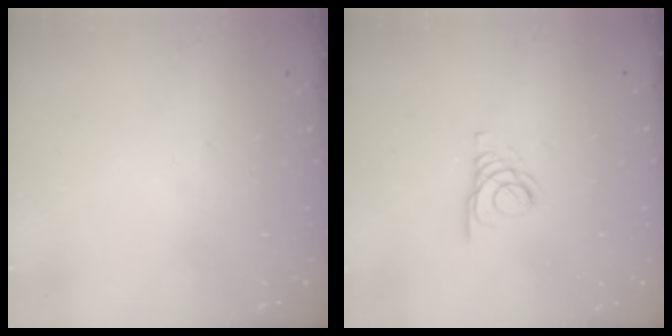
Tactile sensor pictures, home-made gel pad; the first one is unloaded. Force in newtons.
{"total": 2.8, "press": 2.8, "slide": 0.3}